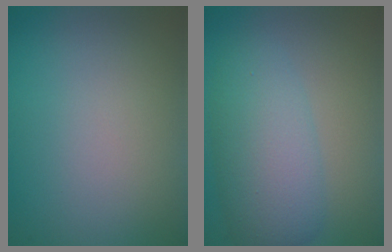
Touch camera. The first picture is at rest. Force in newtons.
{"total": 5.6, "press": 5.6, "slide": 0.1}